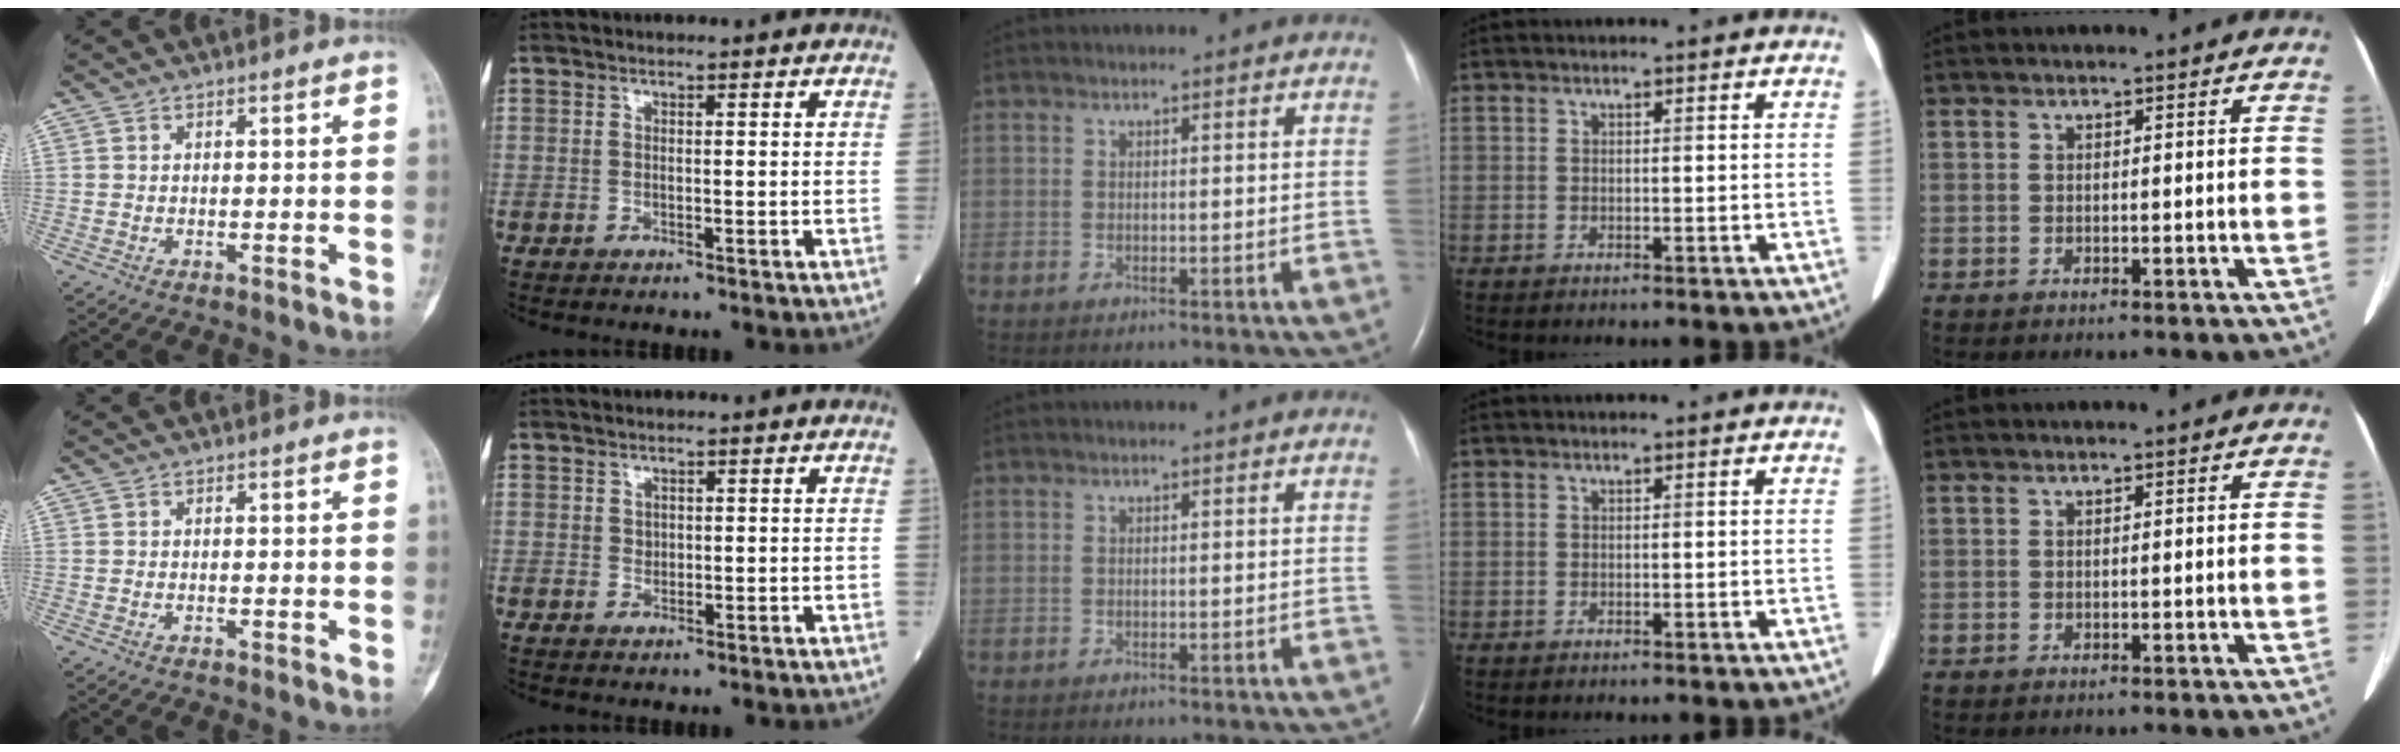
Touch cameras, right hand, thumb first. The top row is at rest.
{"index": {"total": 0.6, "force": [0.1, 0.6, 0.1], "torque": [0.005, 0.002, 0.001]}}